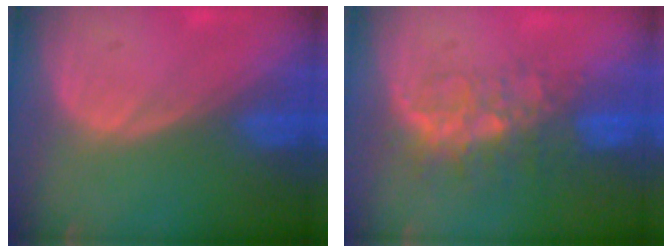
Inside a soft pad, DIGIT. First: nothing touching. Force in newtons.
{"total": 8.3, "press": 6.8, "slide": 4.7}